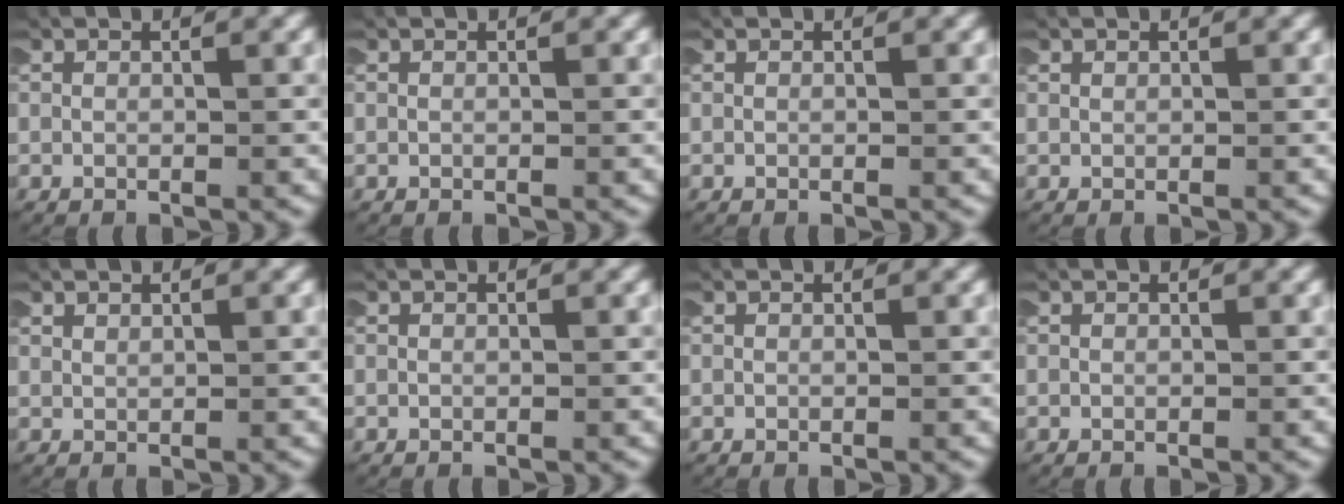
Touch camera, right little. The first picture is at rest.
{"total": 0.0}
{"total": 0.0}
{"total": 0.0}
{"total": 0.7, "force": [0.7, 0.0, 0.1], "torque": [-0.006, -0.004, 0.020]}
{"total": 0.0}
{"total": 0.0}
{"total": 0.0}